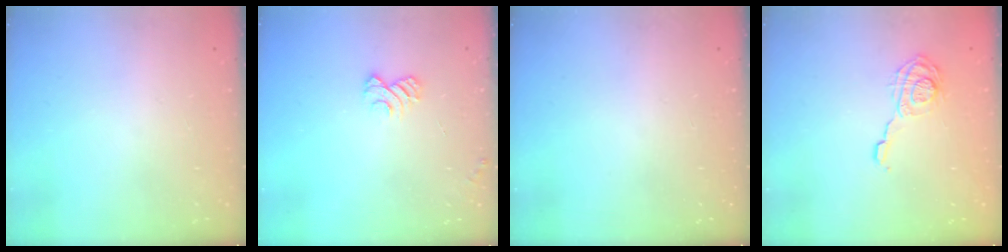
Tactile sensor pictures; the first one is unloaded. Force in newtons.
{"total": 5.2, "press": 5.1, "slide": 0.5}
{"total": 0.0}
{"total": 12.7, "press": 12.7, "slide": 0.2}